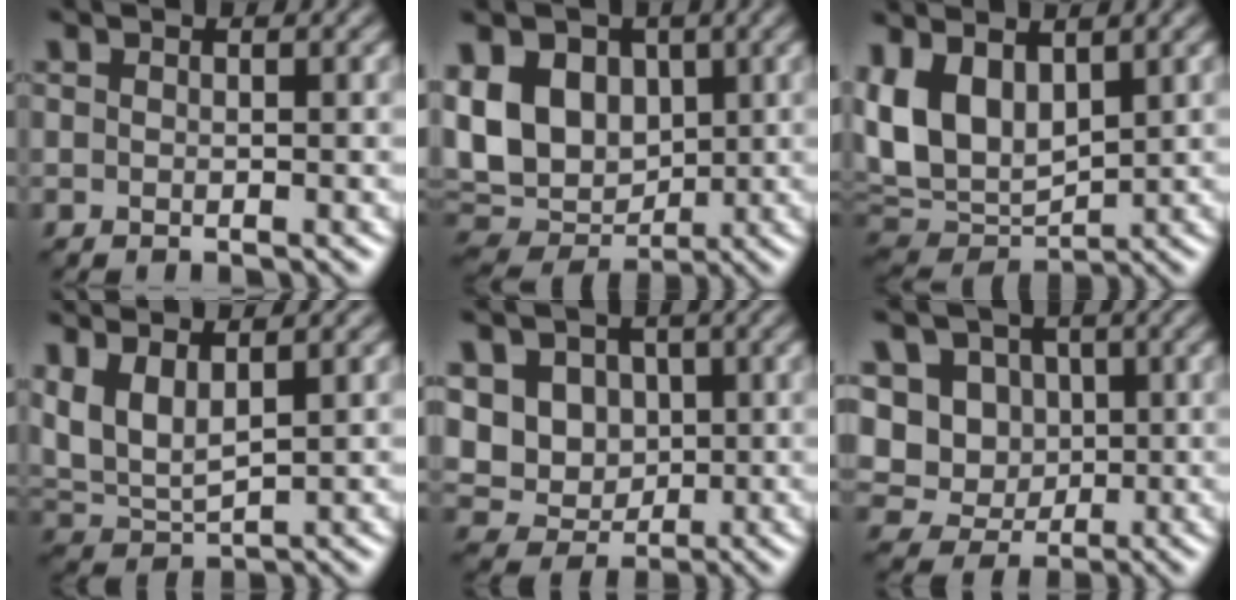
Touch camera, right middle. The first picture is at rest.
{"total": 10.6, "force": [2.2, 8.0, 6.7], "torque": [-0.134, 0.016, 0.034]}
{"total": 7.7, "force": [2.4, 4.8, 5.6], "torque": [-0.139, 0.002, 0.044]}
{"total": 4.8, "force": [2.1, 2.2, 3.7], "torque": [-0.091, 0.002, 0.048]}
{"total": 7.4, "force": [2.0, 6.3, 3.4], "torque": [-0.065, 0.020, 0.028]}
{"total": 9.2, "force": [2.1, 8.1, 3.9], "torque": [-0.083, 0.021, 0.021]}